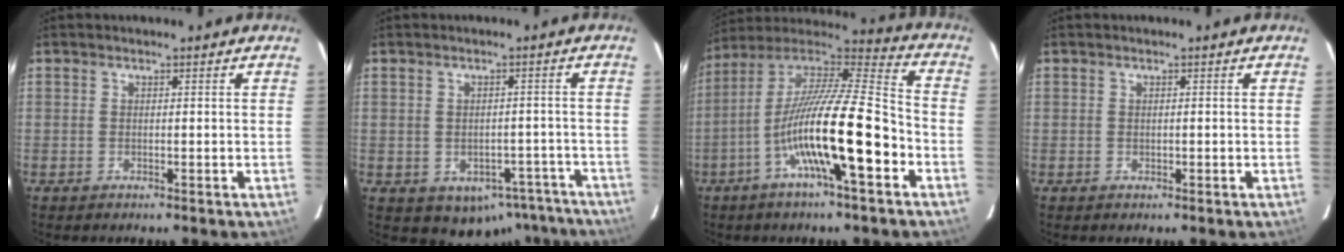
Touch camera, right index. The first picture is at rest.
{"total": 10.8, "force": [-7.1, 7.2, 3.8], "torque": [-0.037, 0.016, -0.082]}
{"total": 18.7, "force": [-6.4, 1.7, 17.5], "torque": [-0.318, 0.002, -0.115]}
{"total": 0.0}